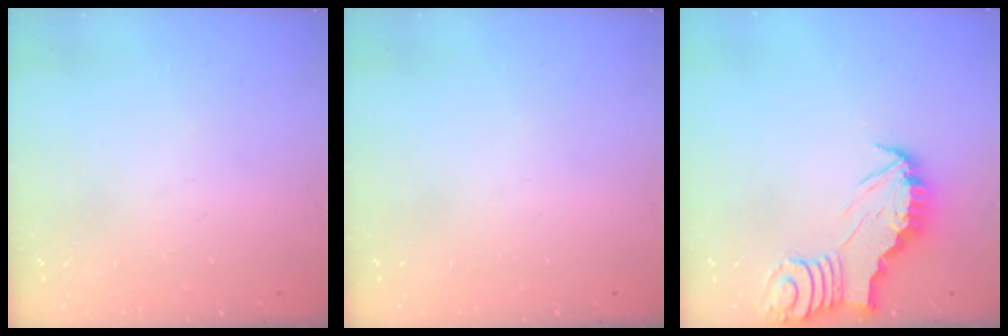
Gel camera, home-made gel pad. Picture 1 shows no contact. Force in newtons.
{"total": 0.0}
{"total": 2.4, "press": 2.4, "slide": 0.2}